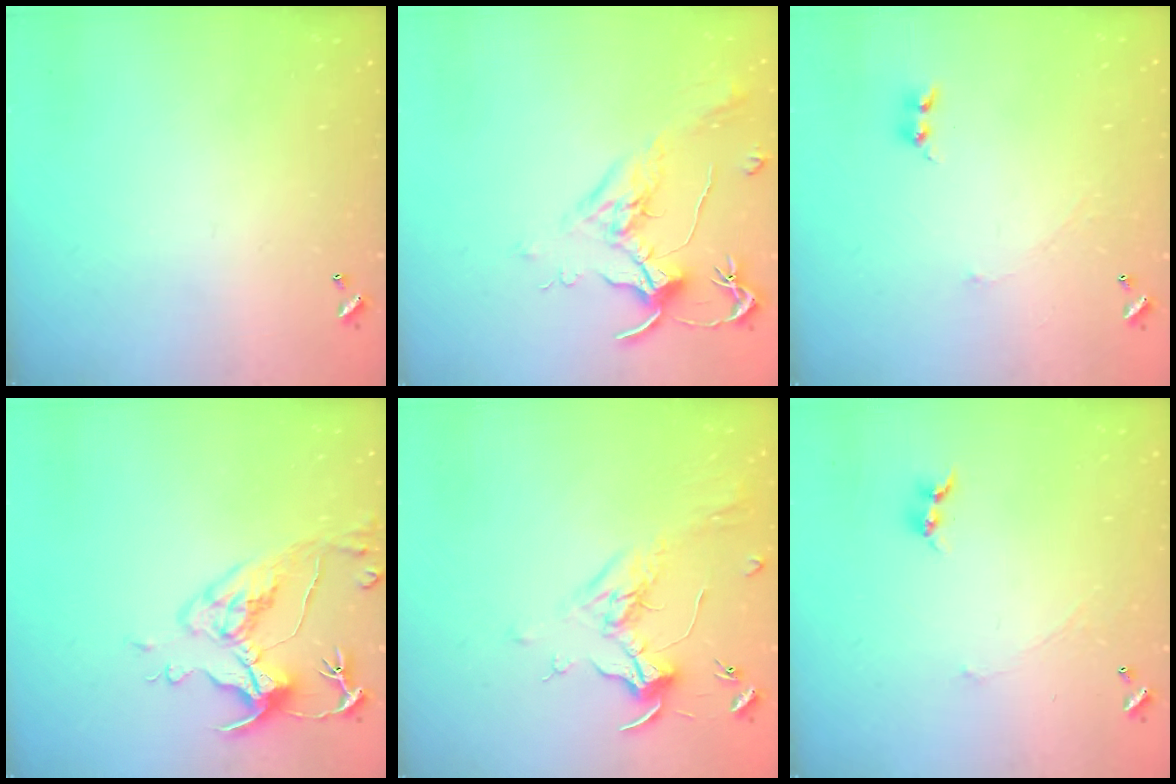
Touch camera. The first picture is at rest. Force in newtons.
{"total": 1.8, "press": 1.7, "slide": 0.8}
{"total": 1.1, "press": 0.9, "slide": 0.6}
{"total": 6.6, "press": 6.5, "slide": 1.5}
{"total": 1.8, "press": 1.6, "slide": 0.9}
{"total": 1.0, "press": 0.8, "slide": 0.6}